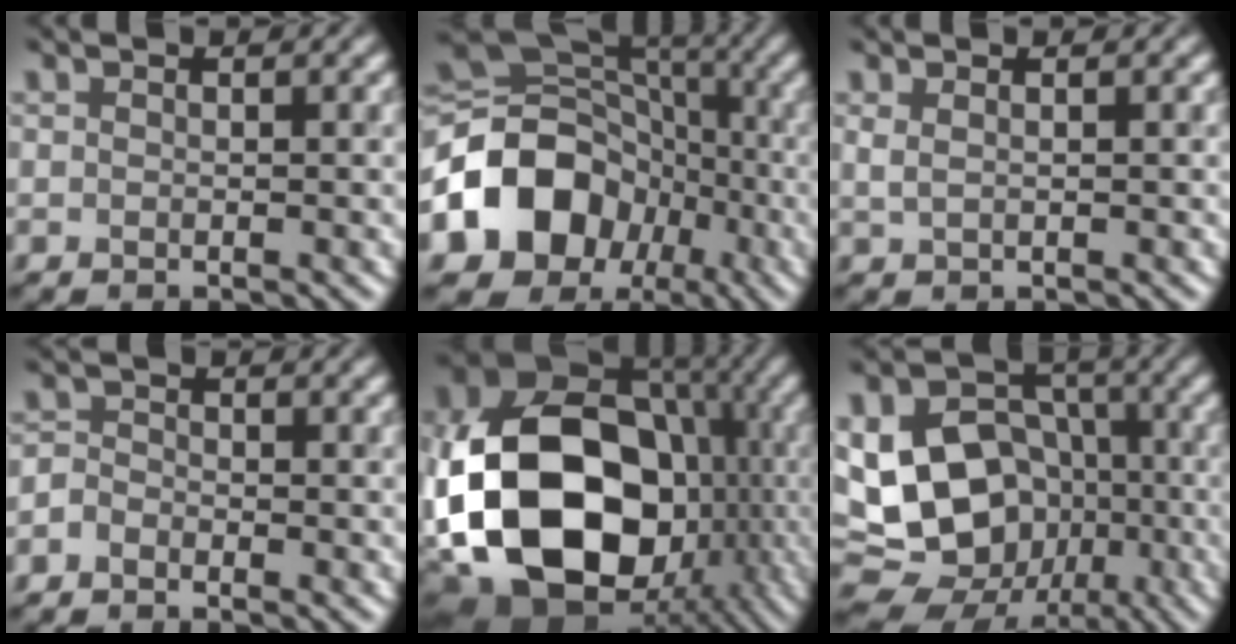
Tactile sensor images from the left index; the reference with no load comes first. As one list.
[{"total": 11.9, "force": [-3.9, 9.6, 5.7], "torque": [-0.105, 0.002, -0.080]}, {"total": 1.3, "force": [0.8, 0.6, 0.9], "torque": [-0.013, -0.003, 0.011]}, {"total": 1.1, "force": [-0.9, 0.5, 0.1], "torque": [-0.001, 0.002, -0.024]}, {"total": 18.9, "force": [-3.6, 14.2, 12.0], "torque": [-0.226, -0.025, -0.047]}, {"total": 14.0, "force": [-2.5, 11.4, 7.8], "torque": [-0.141, -0.012, -0.035]}]